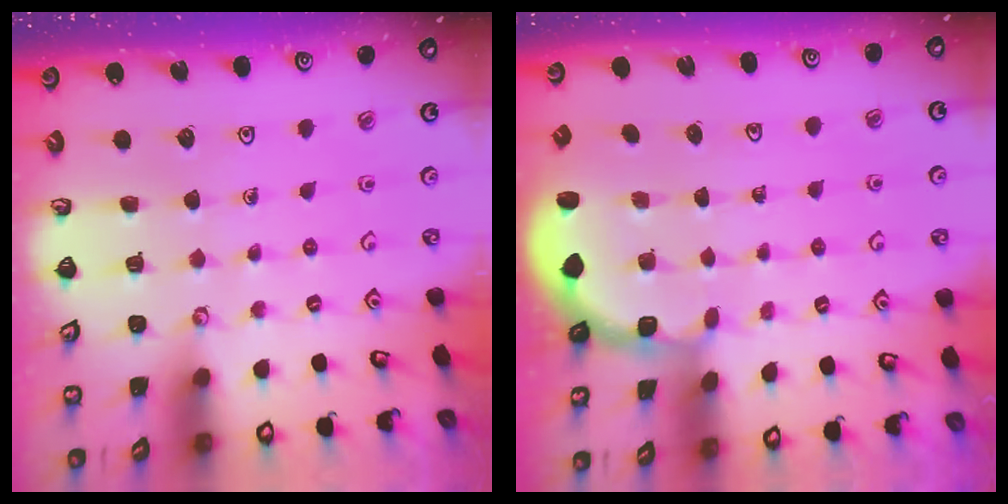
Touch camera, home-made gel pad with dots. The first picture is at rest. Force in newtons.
{"total": 1.9, "press": 1.8, "slide": 0.7}